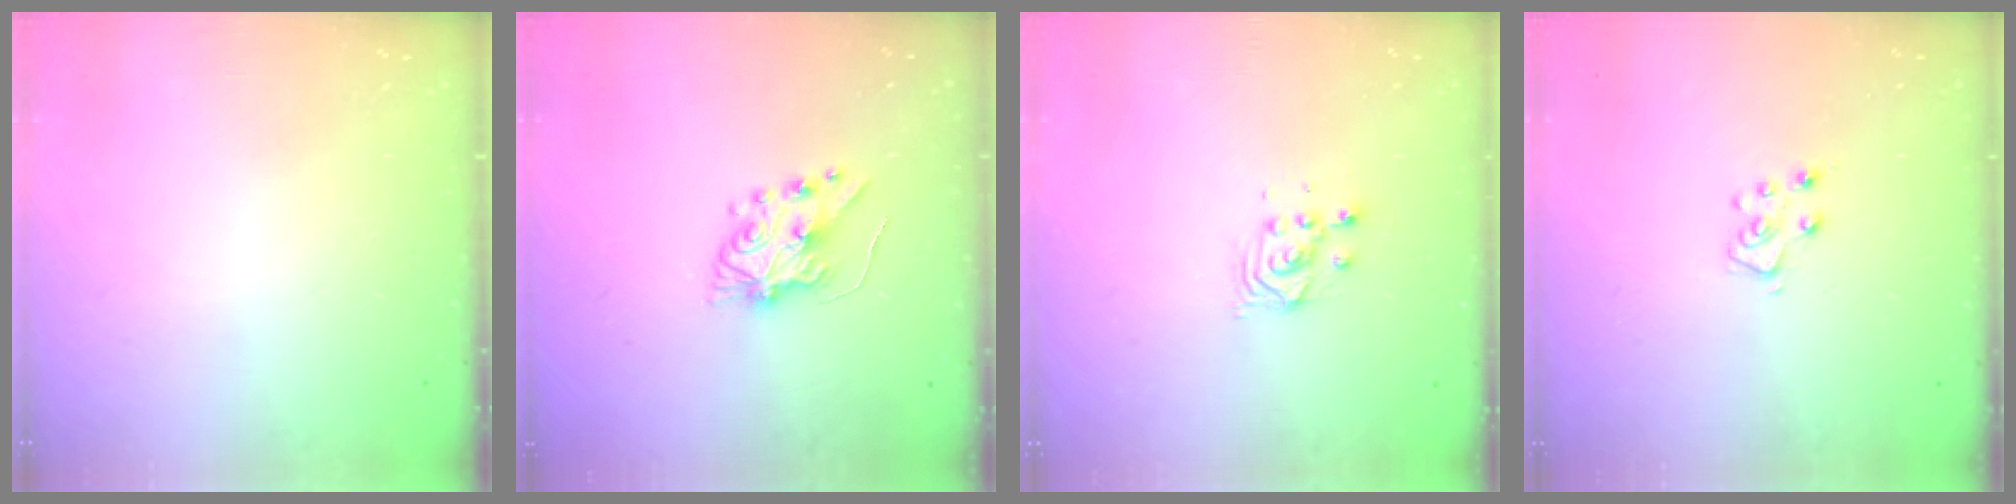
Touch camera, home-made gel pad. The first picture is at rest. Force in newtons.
{"total": 6.6, "press": 6.6, "slide": 0.7}
{"total": 2.8, "press": 2.8, "slide": 0.1}
{"total": 5.7, "press": 5.7, "slide": 0.5}